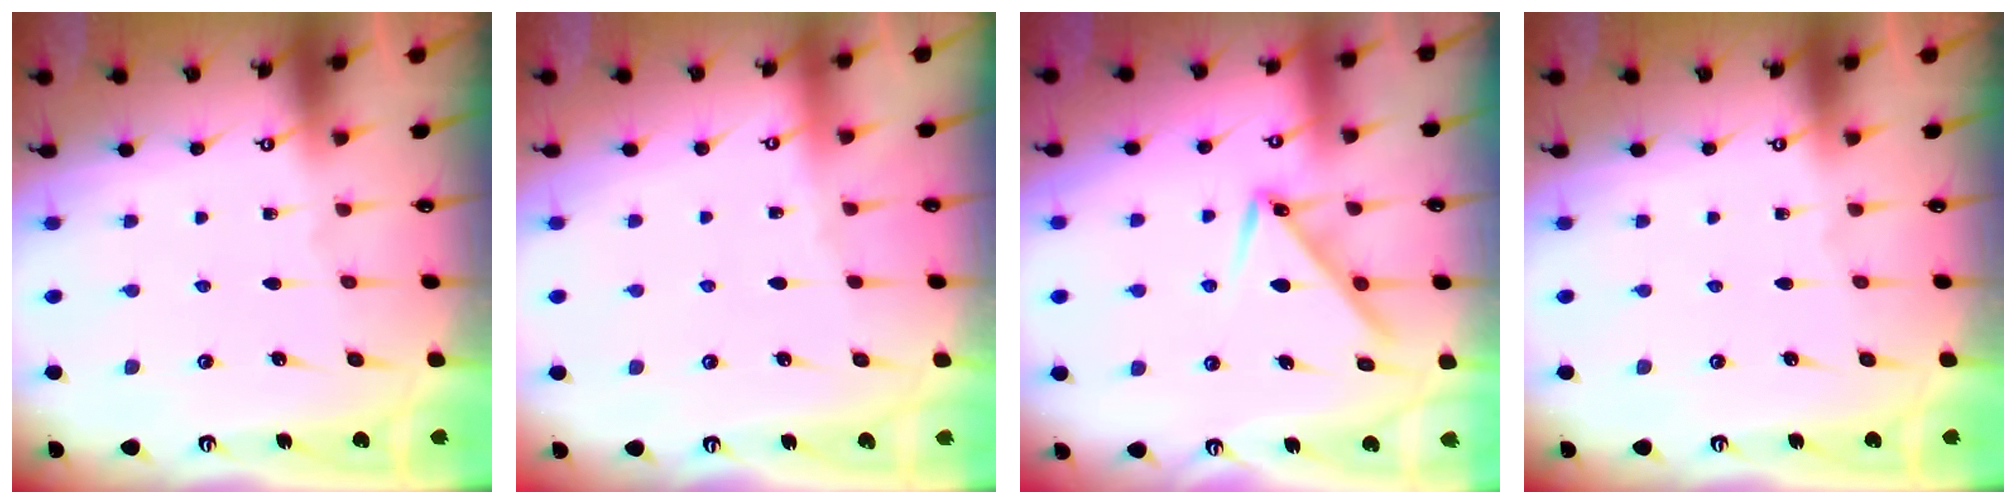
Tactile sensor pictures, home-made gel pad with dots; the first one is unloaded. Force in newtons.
{"total": 0.8, "press": 0.7, "slide": 0.3}
{"total": 9.9, "press": 9.9, "slide": 0.5}
{"total": 0.0}